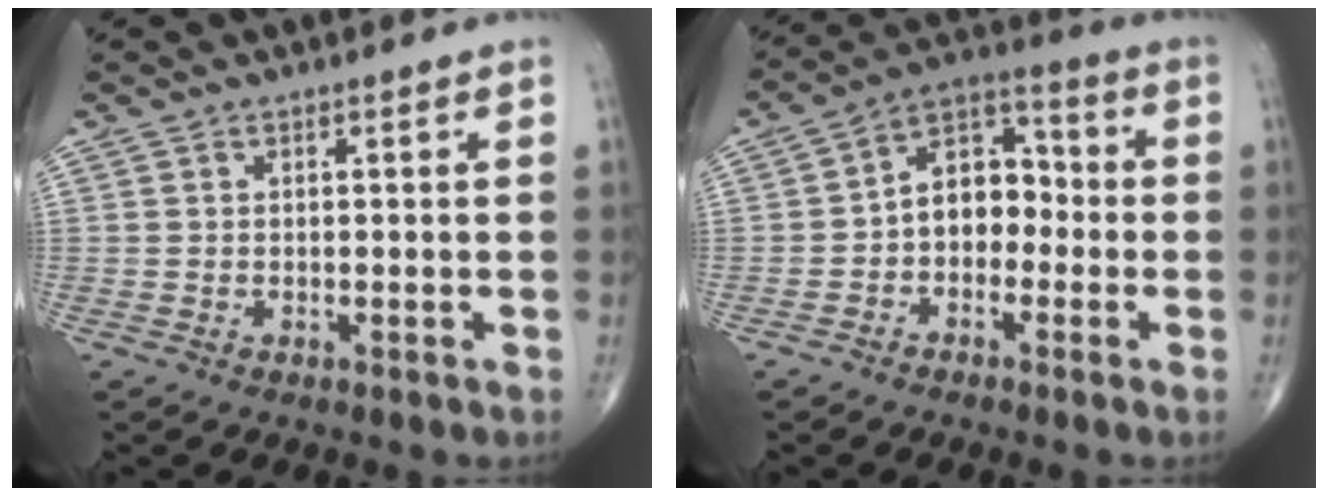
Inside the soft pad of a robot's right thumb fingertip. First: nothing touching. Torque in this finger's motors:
{"motor_torque": [-0.13, 0.27, 0.23, 0.04, 0.10]}